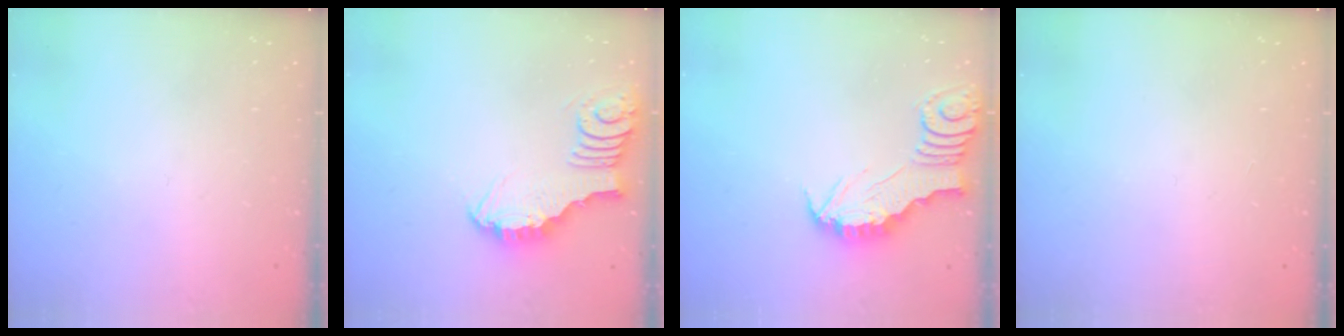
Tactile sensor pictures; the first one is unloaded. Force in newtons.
{"total": 4.3, "press": 4.2, "slide": 0.3}
{"total": 2.8, "press": 2.8, "slide": 0.1}
{"total": 1.6, "press": 1.6, "slide": 0.1}